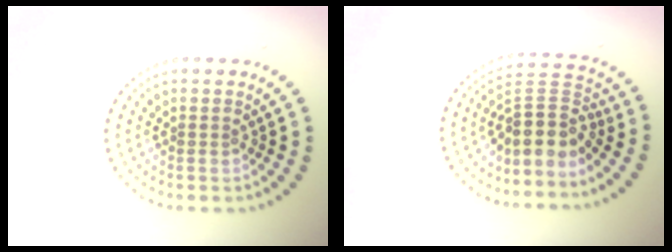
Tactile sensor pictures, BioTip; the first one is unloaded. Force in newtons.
{"total": 4.1, "press": 3.1, "slide": 2.7}